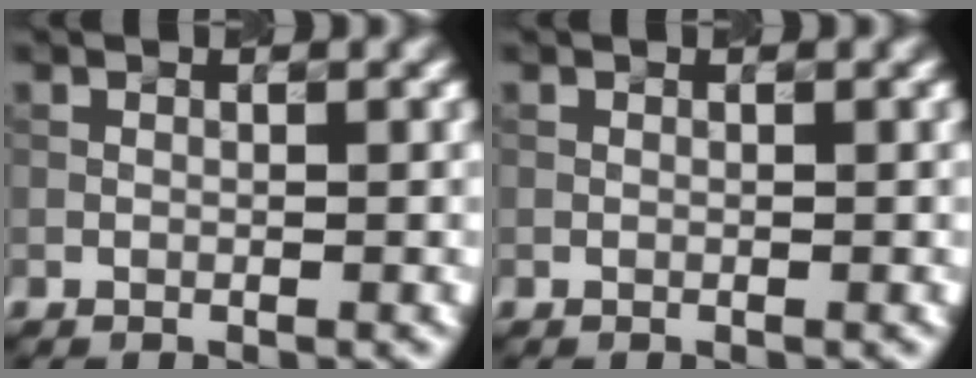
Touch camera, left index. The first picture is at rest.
{"total": 0.0}